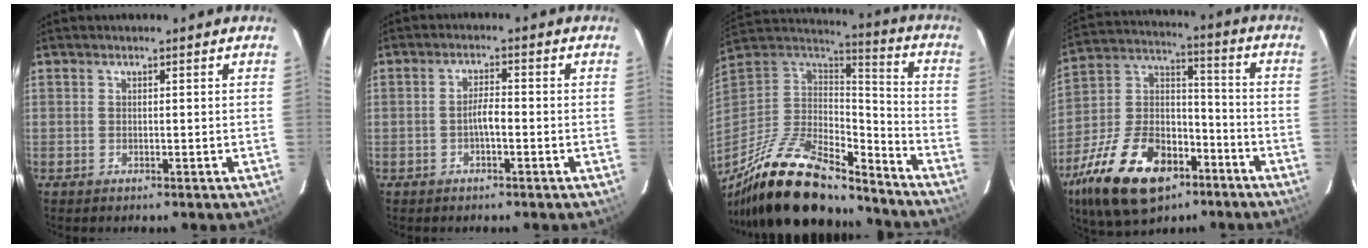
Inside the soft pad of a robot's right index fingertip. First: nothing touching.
{"total": 2.5, "force": [-1.1, 0.6, 2.2], "torque": [-0.043, 0.008, -0.020]}
{"total": 26.9, "force": [-20.2, 9.8, 14.8], "torque": [-0.292, -0.009, -0.332]}
{"total": 23.3, "force": [-13.2, 12.7, 14.3], "torque": [-0.299, 0.006, -0.218]}